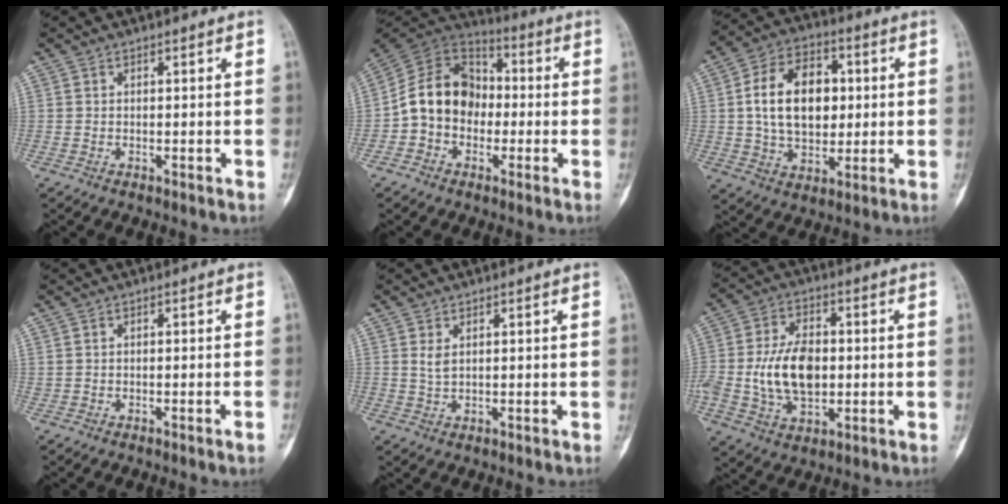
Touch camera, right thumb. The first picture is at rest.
{"total": 13.9, "force": [-1.8, 11.1, 8.3], "torque": [-0.122, 0.042, -0.045]}
{"total": 16.0, "force": [2.0, 10.8, 11.7], "torque": [-0.164, 0.009, 0.031]}
{"total": 1.3, "force": [-0.6, 0.2, 1.1], "torque": [-0.024, 0.008, -0.005]}
{"total": 1.7, "force": [0.7, 0.9, 1.3], "torque": [-0.023, -0.002, 0.019]}
{"total": 12.9, "force": [-0.5, 8.2, 9.9], "torque": [-0.167, 0.009, -0.004]}